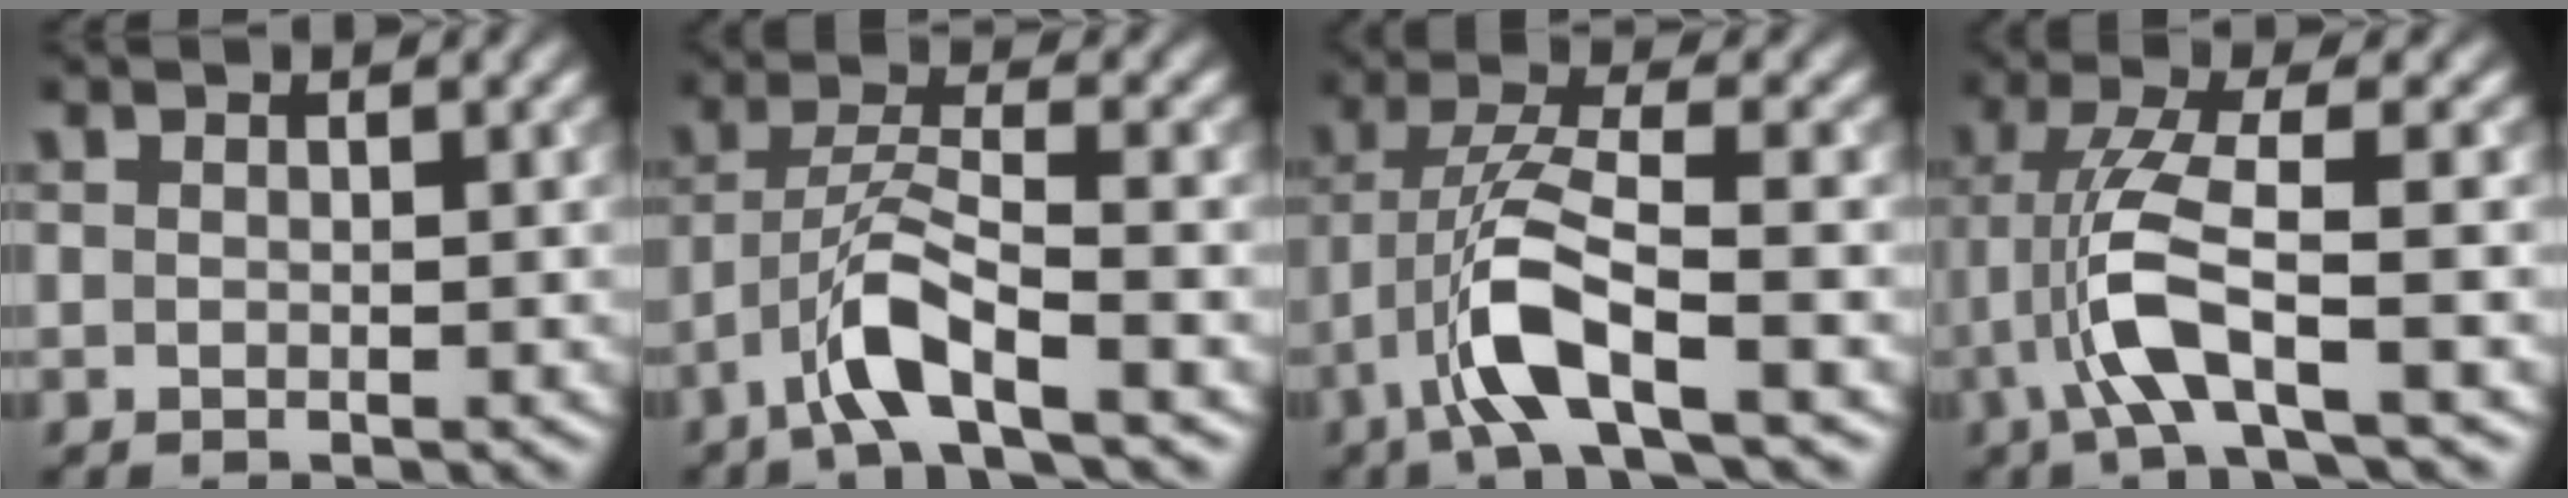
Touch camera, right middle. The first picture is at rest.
{"total": 5.0, "force": [-2.9, 0.9, 4.0], "torque": [-0.076, 0.007, -0.062]}
{"total": 6.2, "force": [-3.0, 1.5, 5.2], "torque": [-0.110, 0.006, -0.064]}
{"total": 5.2, "force": [-1.9, 0.7, 4.8], "torque": [-0.103, 0.008, -0.040]}